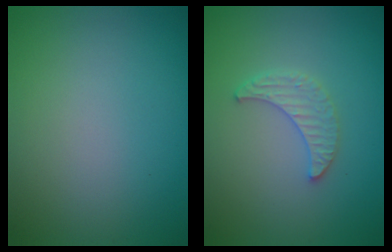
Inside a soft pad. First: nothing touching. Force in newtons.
{"total": 2.2, "press": 2.2, "slide": 0.5}